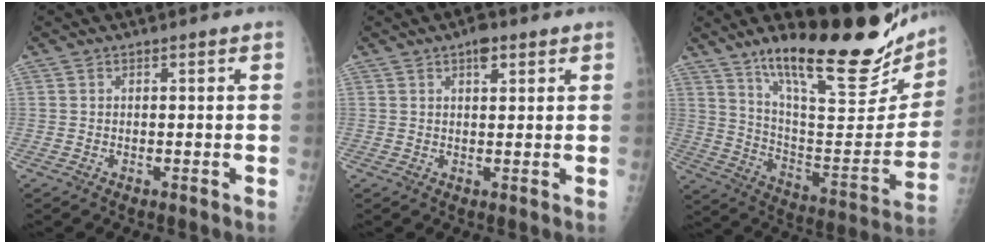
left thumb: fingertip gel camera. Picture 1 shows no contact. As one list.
[{"total": 3.1, "force": [1.8, 1.4, 2.0], "torque": [-0.020, -0.006, 0.026]}, {"total": 28.5, "force": [20.3, 7.5, 18.6], "torque": [-0.242, -0.099, 0.312]}]